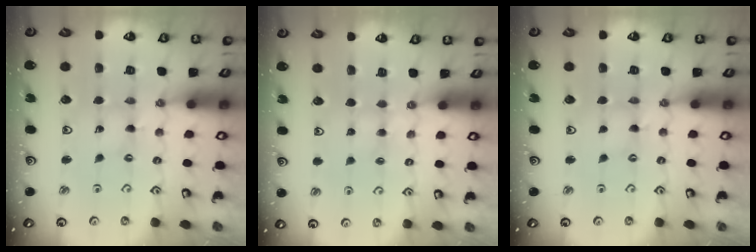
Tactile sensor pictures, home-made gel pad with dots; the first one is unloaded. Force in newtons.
{"total": 2.8, "press": 2.8, "slide": 0.5}
{"total": 0.9, "press": 0.8, "slide": 0.2}